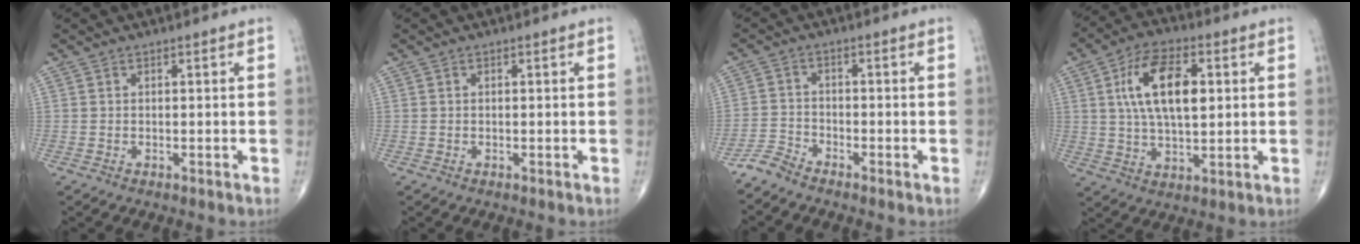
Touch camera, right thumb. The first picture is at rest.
{"total": 0.0}
{"total": 3.1, "force": [-3.0, 0.5, 0.4], "torque": [-0.007, -0.004, -0.071]}
{"total": 13.8, "force": [3.1, 6.8, 11.6], "torque": [-0.198, 0.001, 0.053]}